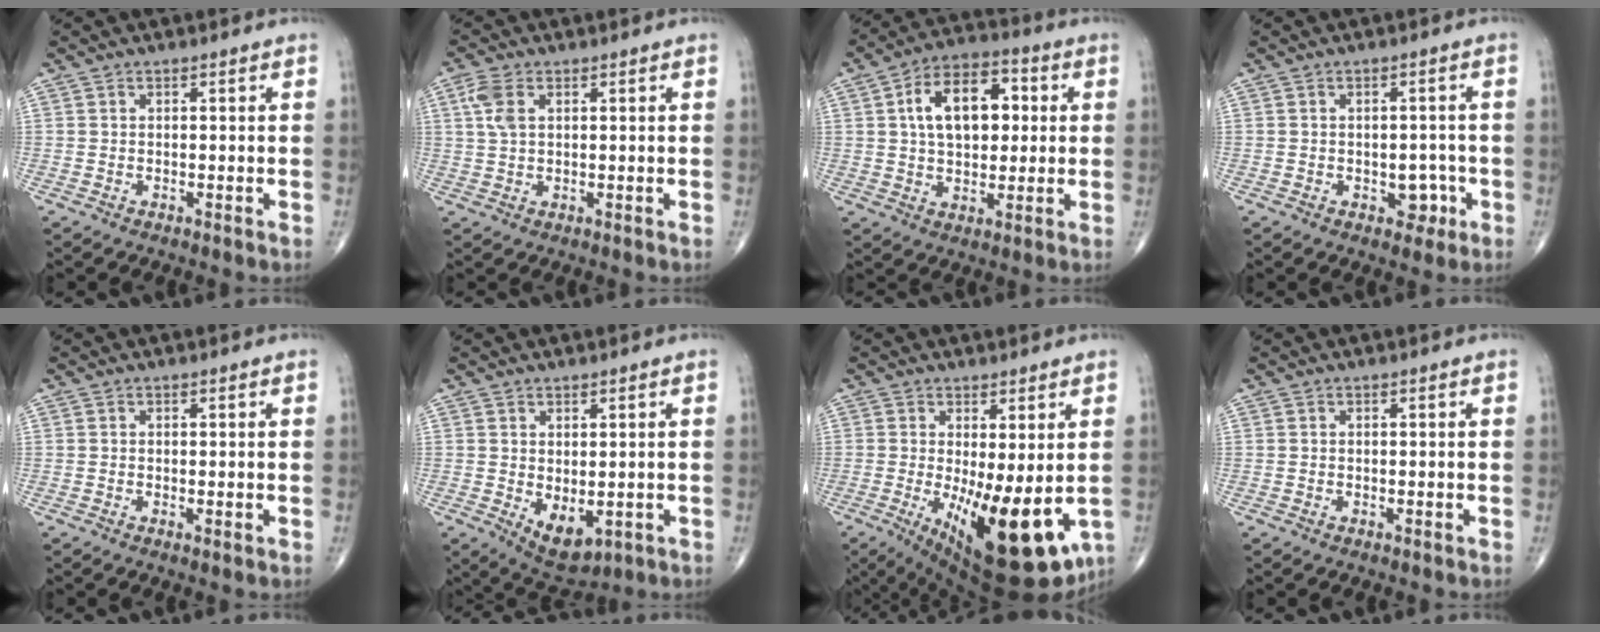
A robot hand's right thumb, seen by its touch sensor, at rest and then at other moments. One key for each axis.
{"total": 4.6, "fx": 1.5, "fy": 2.5, "fz": 3.5, "tx": -0.088, "ty": 0.009, "tz": 0.031}
{"total": 14.3, "fx": 3.0, "fy": 8.4, "fz": 11.1, "tx": -0.157, "ty": 0.012, "tz": 0.043}
{"total": 4.0, "fx": -1.3, "fy": 2.8, "fz": 2.5, "tx": -0.006, "ty": 0.010, "tz": -0.015}
{"total": 0.7, "fx": -0.1, "fy": 0.2, "fz": 0.6, "tx": -0.015, "ty": -0.004, "tz": -0.003}
{"total": 6.4, "fx": -1.1, "fy": 3.5, "fz": 5.3, "tx": -0.069, "ty": -0.007, "tz": 0.003}
{"total": 17.1, "fx": -3.1, "fy": 6.1, "fz": 15.6, "tx": -0.213, "ty": -0.035, "tz": -0.022}
{"total": 0.0}